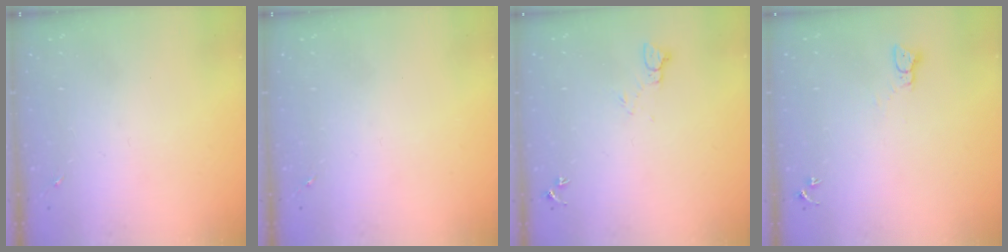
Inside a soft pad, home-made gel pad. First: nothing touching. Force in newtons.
{"total": 0.0}
{"total": 4.4, "press": 4.3, "slide": 0.4}
{"total": 2.3, "press": 2.3, "slide": 0.2}